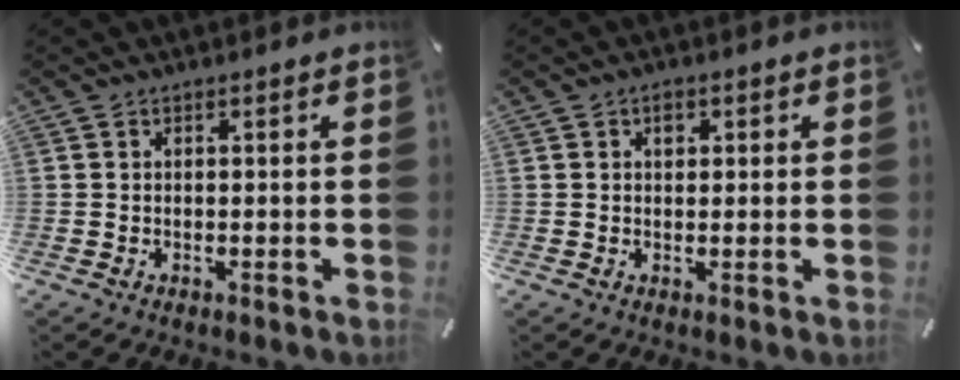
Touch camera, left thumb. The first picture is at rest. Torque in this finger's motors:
{"motor_torque": [0.29, 0.37, 0.25, -0.35, 0.06]}